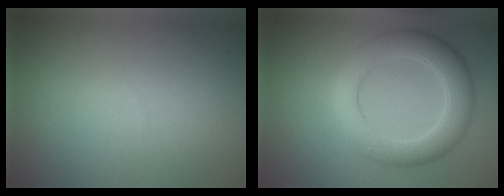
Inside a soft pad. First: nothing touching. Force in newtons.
{"total": 5.8, "press": 5.8, "slide": 0.1}